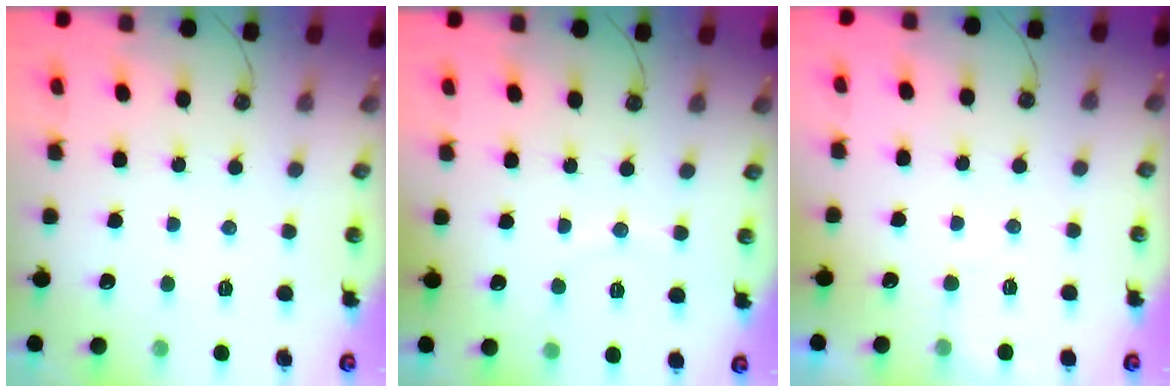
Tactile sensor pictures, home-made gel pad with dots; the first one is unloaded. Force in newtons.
{"total": 2.4, "press": 2.3, "slide": 0.3}
{"total": 2.8, "press": 2.8, "slide": 0.3}